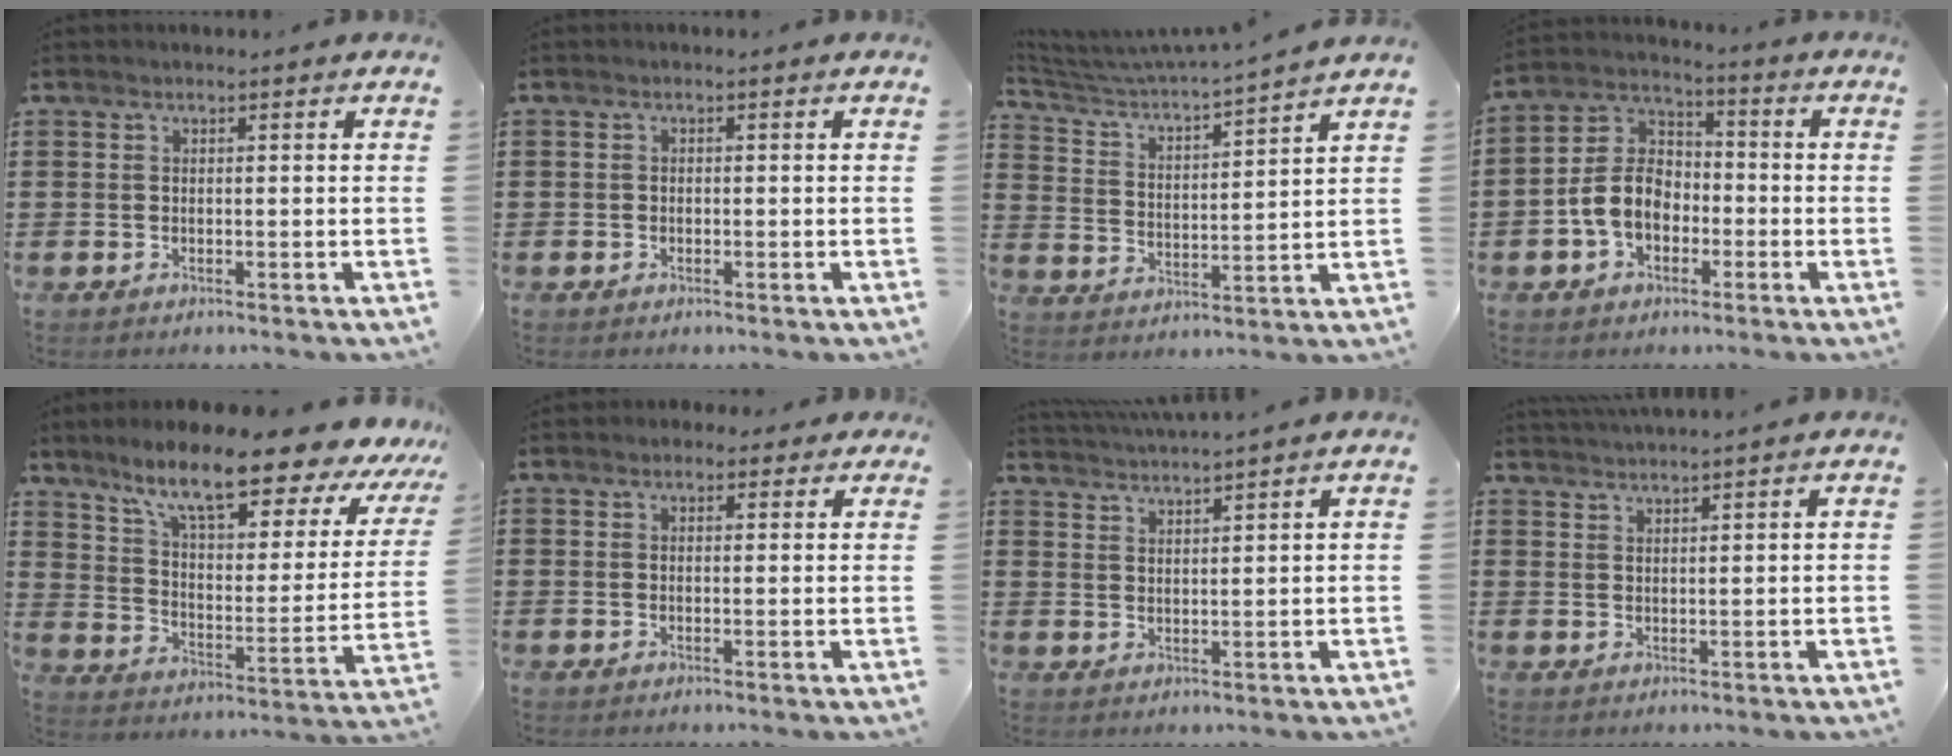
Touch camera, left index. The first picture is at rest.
{"total": 0.5, "force": [-0.3, 0.4, 0.1], "torque": [-0.003, 0.002, -0.006]}
{"total": 3.5, "force": [3.3, -0.1, 1.3], "torque": [-0.047, -0.031, 0.046]}
{"total": 7.7, "force": [-2.8, 5.5, 4.6], "torque": [-0.122, 0.012, -0.062]}
{"total": 11.6, "force": [9.1, 1.9, 7.0], "torque": [-0.147, -0.059, 0.147]}
{"total": 1.8, "force": [1.1, 1.3, 0.5], "torque": [-0.008, 0.007, 0.017]}
{"total": 2.6, "force": [2.5, -0.7, -0.1], "torque": [-0.005, -0.010, 0.047]}
{"total": 1.8, "force": [1.8, -0.4, 0.1], "torque": [-0.005, -0.001, 0.035]}